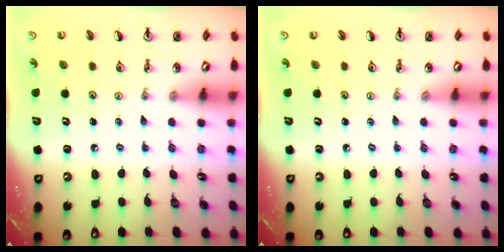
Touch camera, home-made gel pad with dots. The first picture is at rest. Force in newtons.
{"total": 0.0}